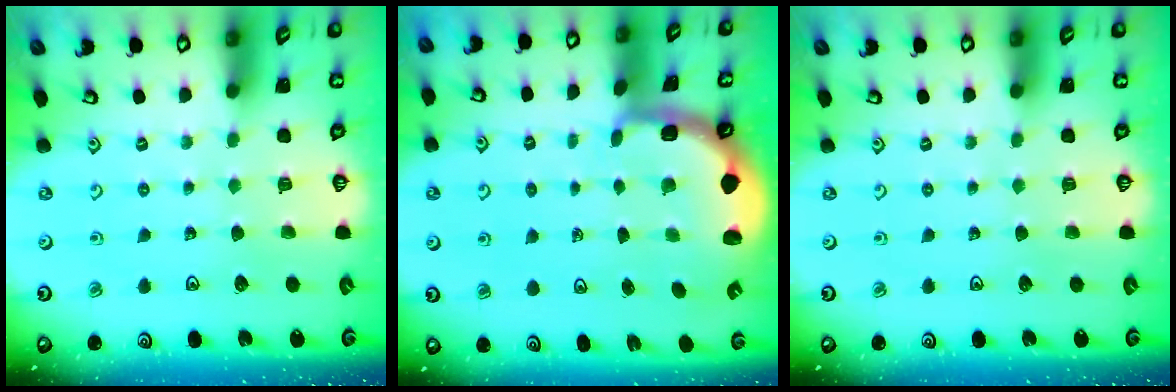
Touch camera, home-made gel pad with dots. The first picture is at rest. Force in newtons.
{"total": 2.1, "press": 1.9, "slide": 0.8}
{"total": 0.0}